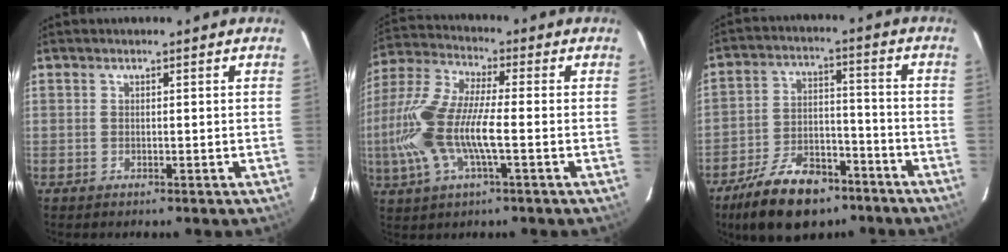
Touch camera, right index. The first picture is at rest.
{"total": 16.7, "force": [-2.9, 4.9, 15.7], "torque": [-0.330, -0.001, -0.062]}
{"total": 16.3, "force": [-11.3, 8.1, 8.4], "torque": [-0.177, 0.006, -0.177]}